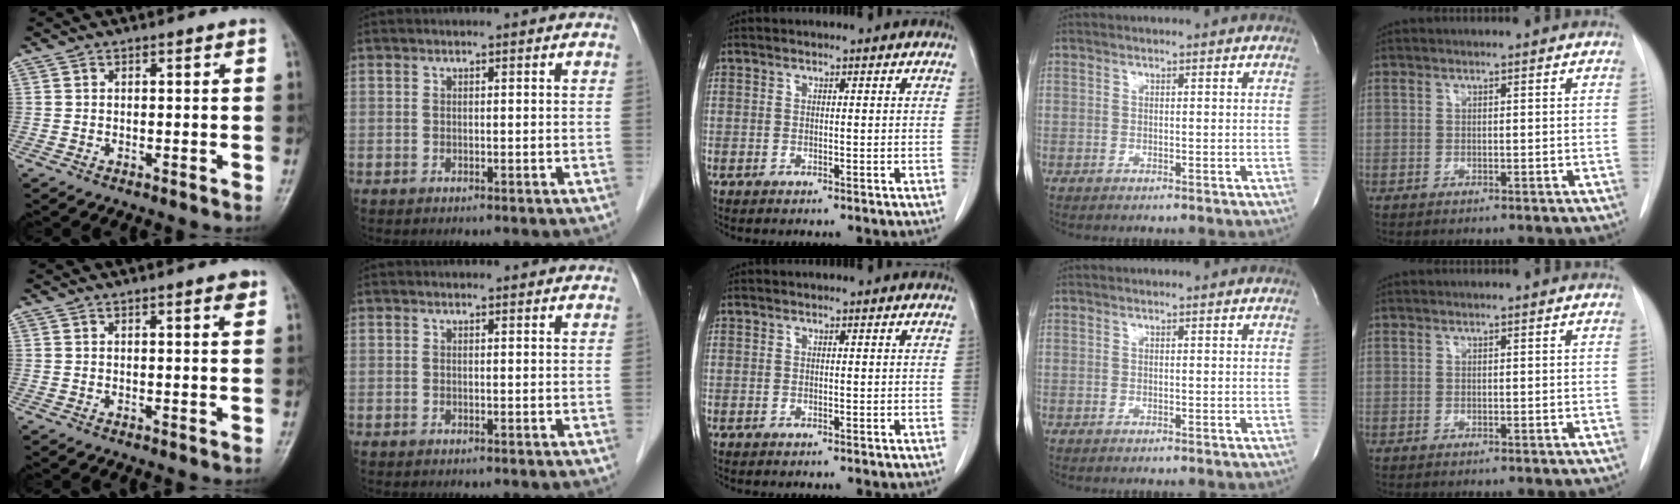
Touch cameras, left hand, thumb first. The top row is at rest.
{"thumb": {"total": 2.2, "force": [1.2, 0.5, 1.8], "torque": [-0.021, -0.004, 0.015]}, "index": {"total": 2.0, "force": [2.0, 0.5, 0.3], "torque": [-0.012, 0.007, 0.018]}}